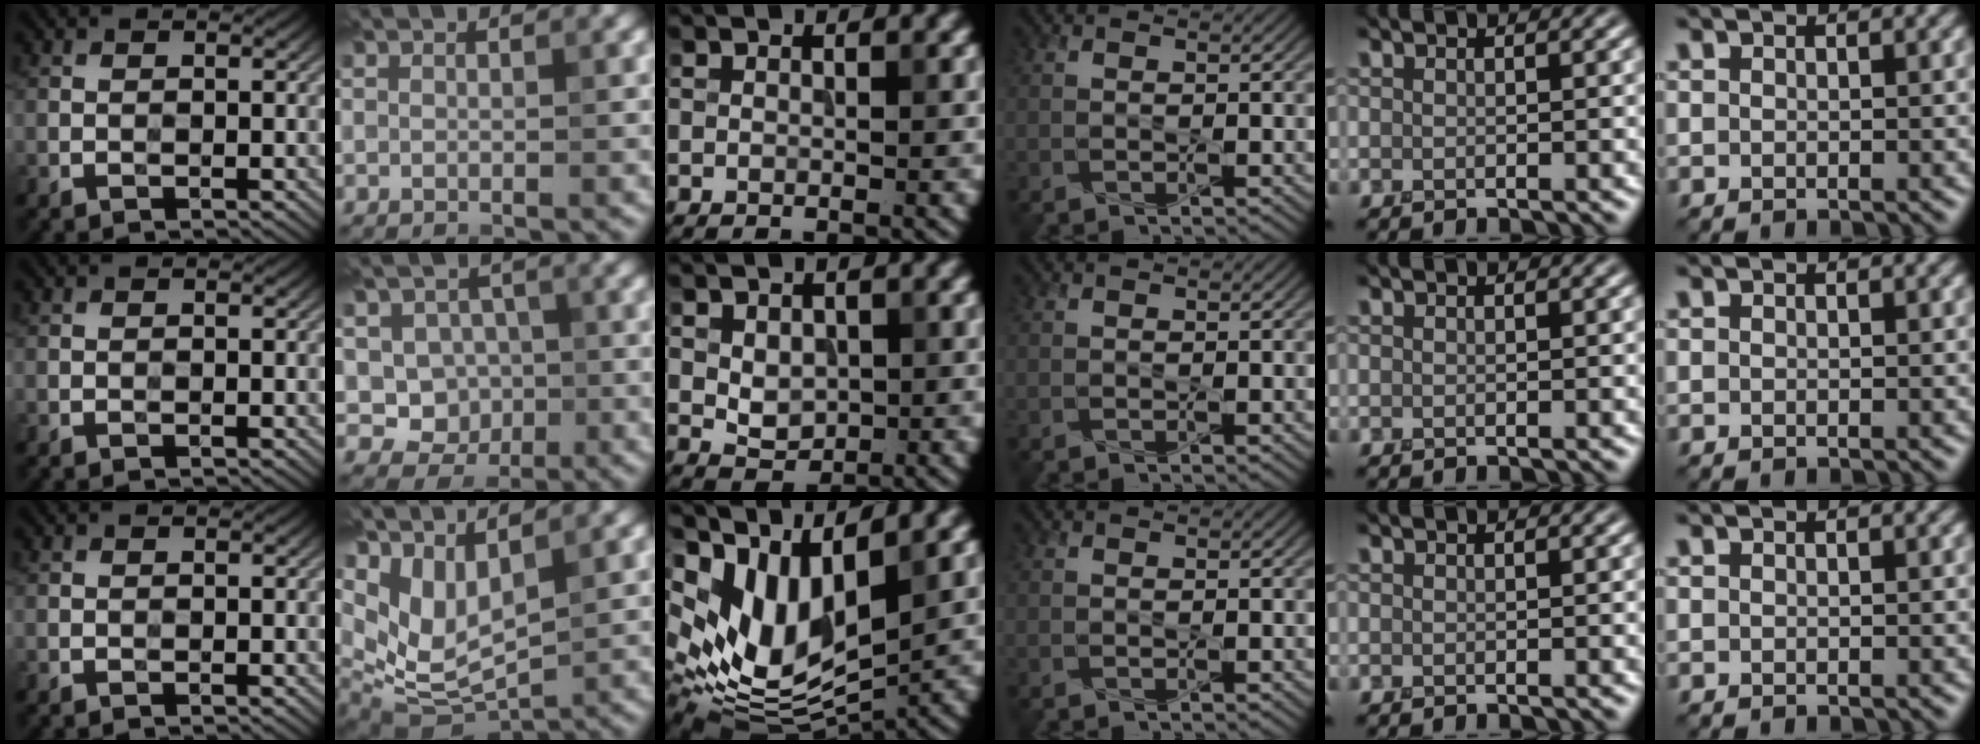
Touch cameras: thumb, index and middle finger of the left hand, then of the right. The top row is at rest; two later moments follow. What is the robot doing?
{"motion": "press", "object": "stapler"}